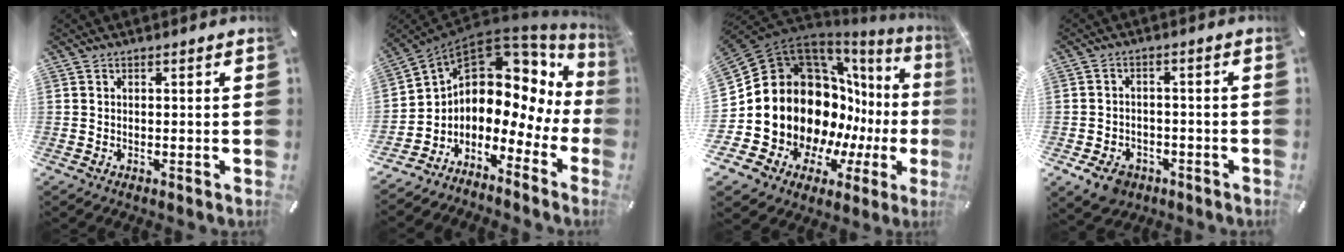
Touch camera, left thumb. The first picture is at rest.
{"total": 6.9, "force": [2.9, 5.6, 2.9], "torque": [-0.059, -0.070, 0.036]}
{"total": 23.7, "force": [-0.2, 19.1, 14.2], "torque": [-0.242, -0.075, 0.061]}
{"total": 6.0, "force": [-3.6, 4.1, 2.5], "torque": [-0.054, 0.019, -0.067]}